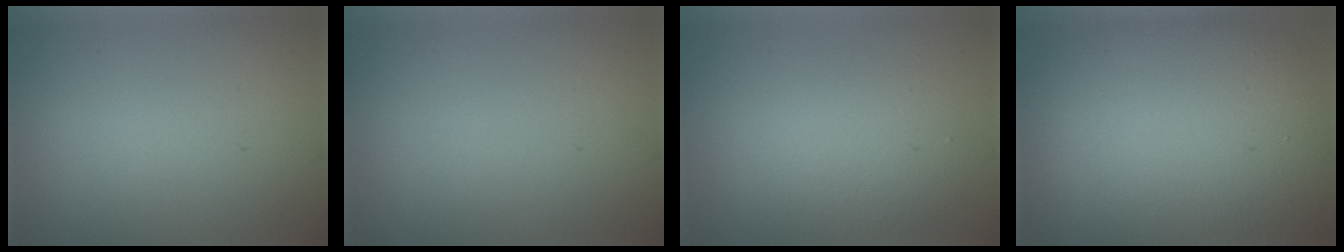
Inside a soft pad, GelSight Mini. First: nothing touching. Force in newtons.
{"total": 0.0}
{"total": 4.3, "press": 4.3, "slide": 0.1}
{"total": 14.7, "press": 14.6, "slide": 0.9}